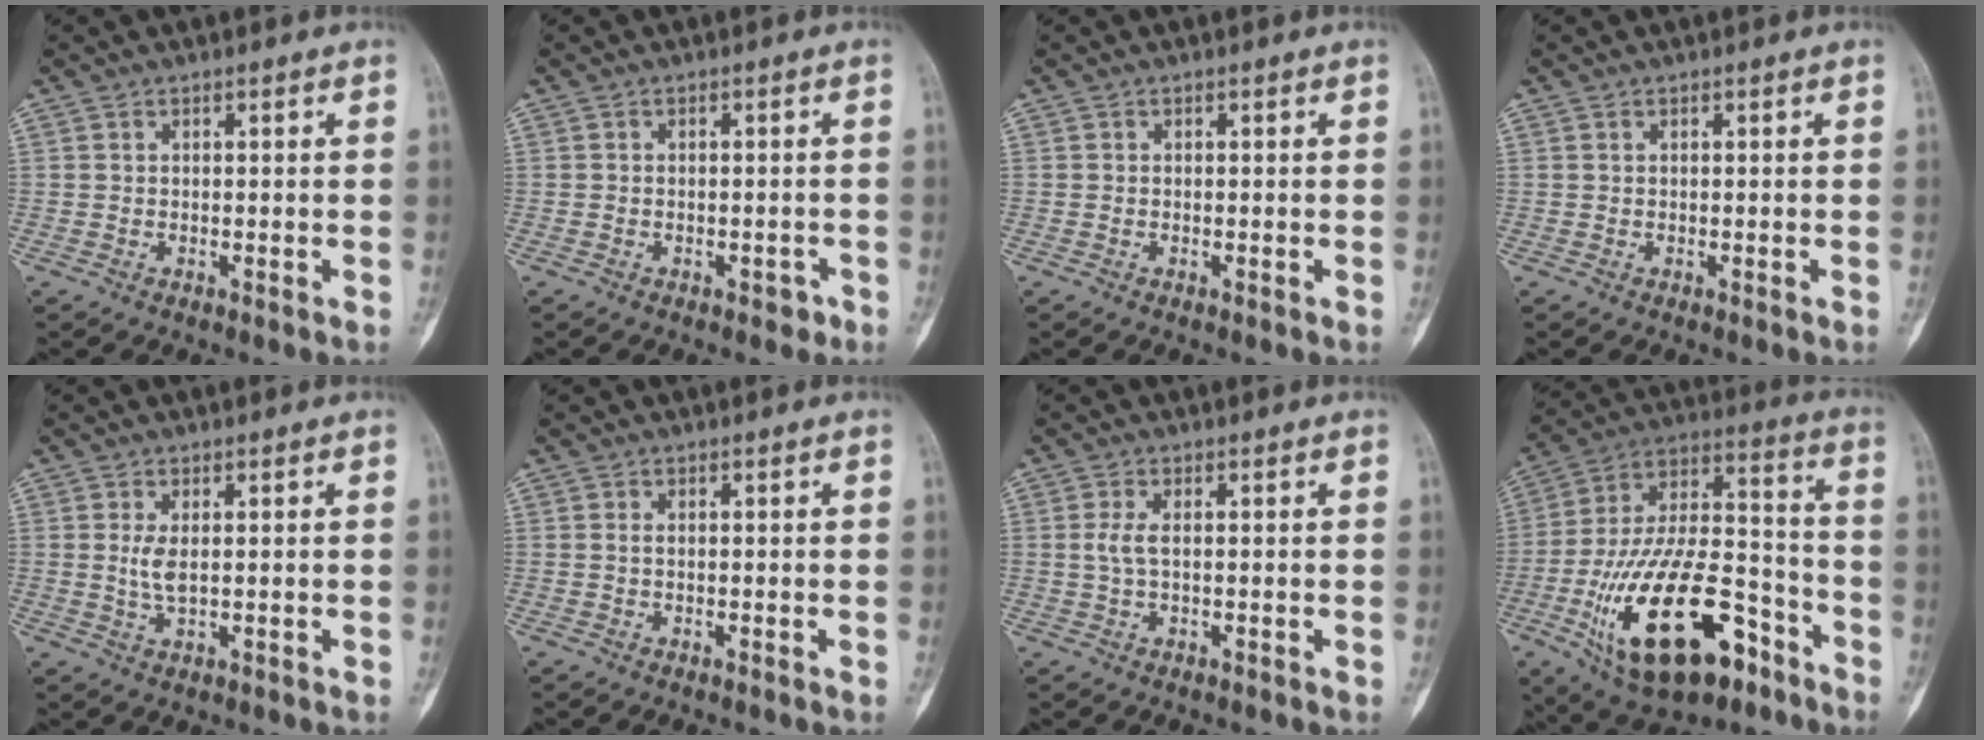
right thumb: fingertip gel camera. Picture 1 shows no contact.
{"total": 1.7, "force": [-1.0, 1.0, 0.8], "torque": [0.000, 0.006, -0.014]}
{"total": 0.0}
{"total": 0.0}
{"total": 3.0, "force": [0.4, 1.1, 2.7], "torque": [-0.059, -0.006, 0.013]}
{"total": 0.7, "force": [0.1, 0.3, 0.6], "torque": [-0.015, 0.001, 0.002]}
{"total": 2.7, "force": [0.3, 1.1, 2.5], "torque": [-0.064, 0.004, 0.008]}
{"total": 26.9, "force": [-12.4, 12.6, 20.2], "torque": [-0.384, 0.061, -0.201]}